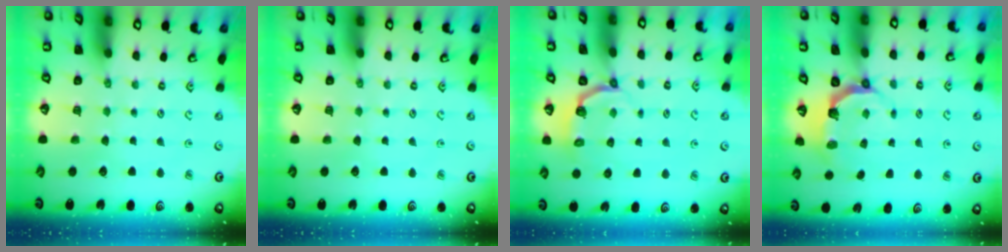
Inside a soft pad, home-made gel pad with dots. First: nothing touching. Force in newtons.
{"total": 0.0}
{"total": 3.4, "press": 2.2, "slide": 2.6}
{"total": 4.8, "press": 3.2, "slide": 3.6}